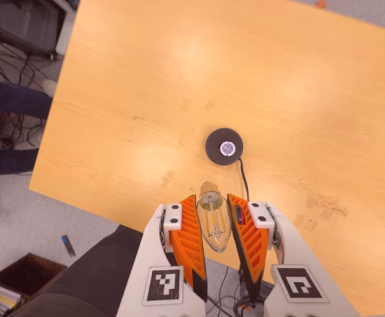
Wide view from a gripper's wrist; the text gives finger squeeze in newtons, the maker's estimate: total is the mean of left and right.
{"total": 12.7, "left": 13.6, "right": 11.8}